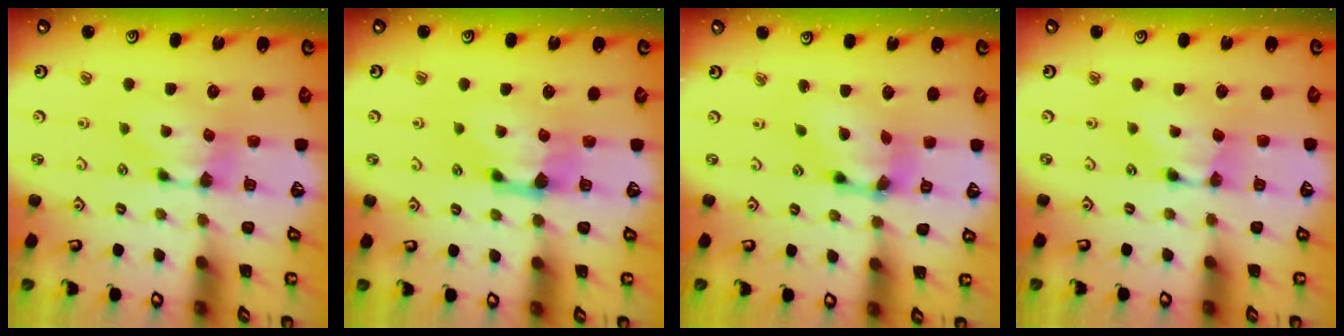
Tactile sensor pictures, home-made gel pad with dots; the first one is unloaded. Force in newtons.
{"total": 1.5, "press": 0.6, "slide": 1.4}
{"total": 6.8, "press": 6.5, "slide": 2.2}
{"total": 1.5, "press": 1.5, "slide": 0.2}